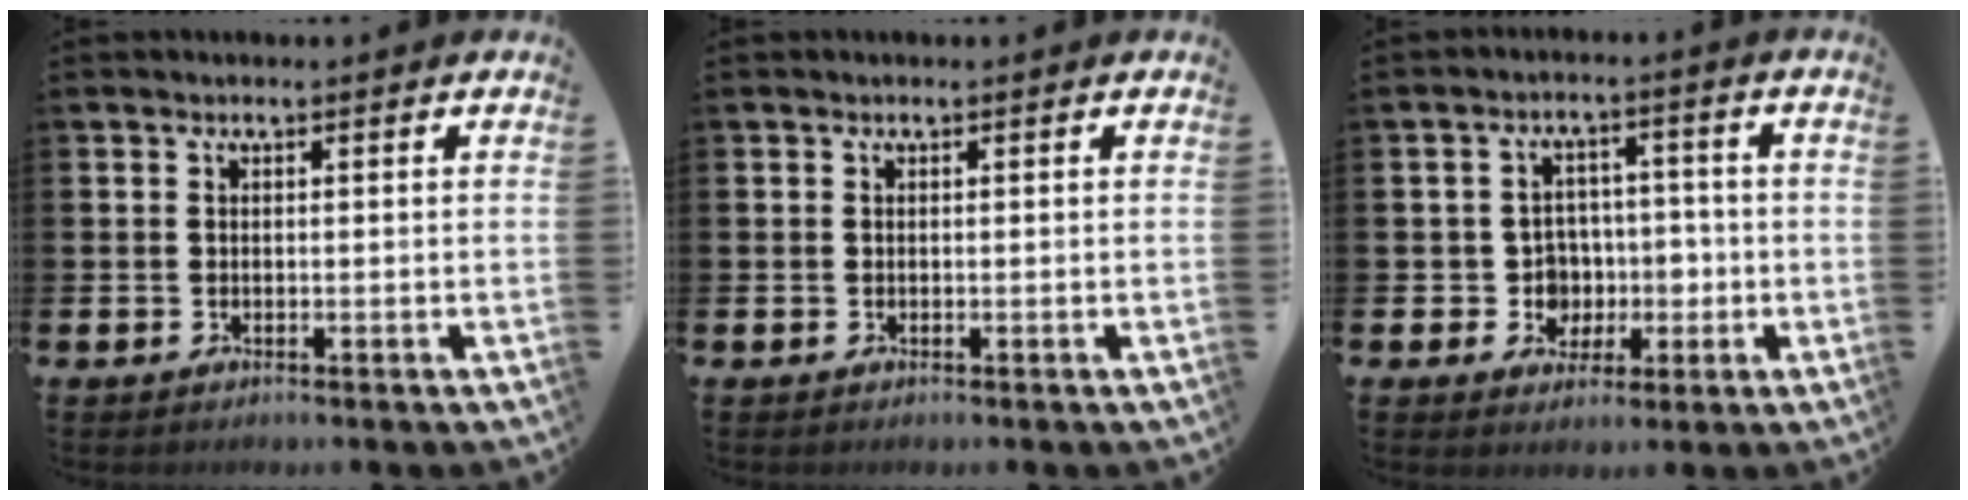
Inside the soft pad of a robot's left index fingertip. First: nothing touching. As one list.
[{"total": 0.0}, {"total": 4.9, "force": [-0.4, 4.8, 0.8], "torque": [-0.026, -0.003, -0.012]}]